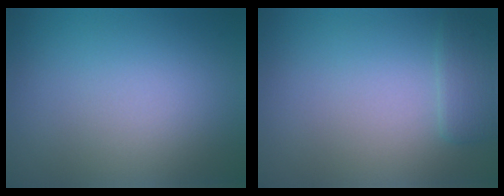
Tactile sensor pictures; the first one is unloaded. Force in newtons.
{"total": 1.8, "press": 1.8, "slide": 0.1}